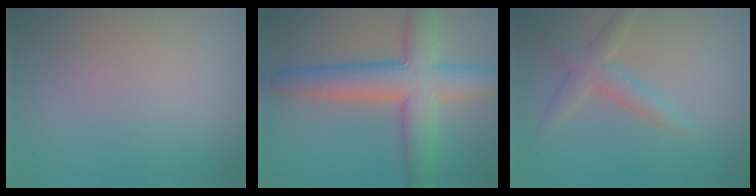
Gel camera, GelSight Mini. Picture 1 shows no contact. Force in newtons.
{"total": 8.8, "press": 8.8, "slide": 0.3}
{"total": 2.5, "press": 2.5, "slide": 0.1}